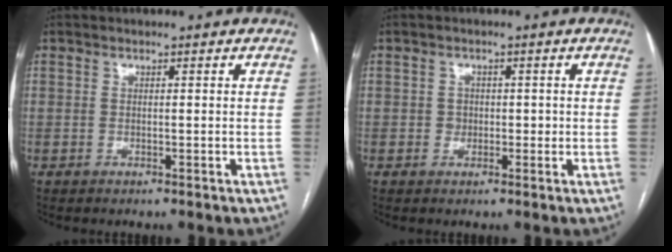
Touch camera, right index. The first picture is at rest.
{"total": 1.8, "force": [-0.2, 1.6, 0.6], "torque": [-0.006, 0.006, -0.003]}